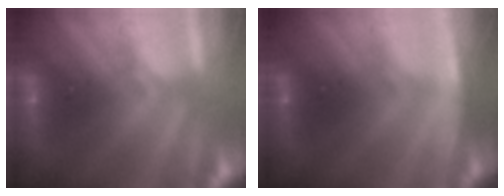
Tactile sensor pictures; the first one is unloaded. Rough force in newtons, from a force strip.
{"total": 4.1}